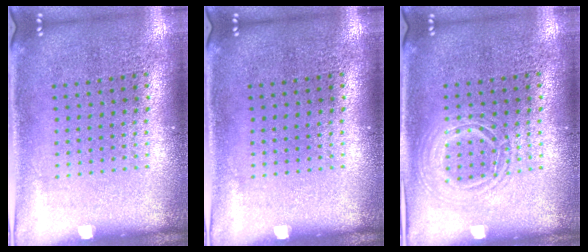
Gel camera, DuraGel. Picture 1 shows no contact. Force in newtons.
{"total": 0.0}
{"total": 1.1, "press": 1.1, "slide": 0.1}